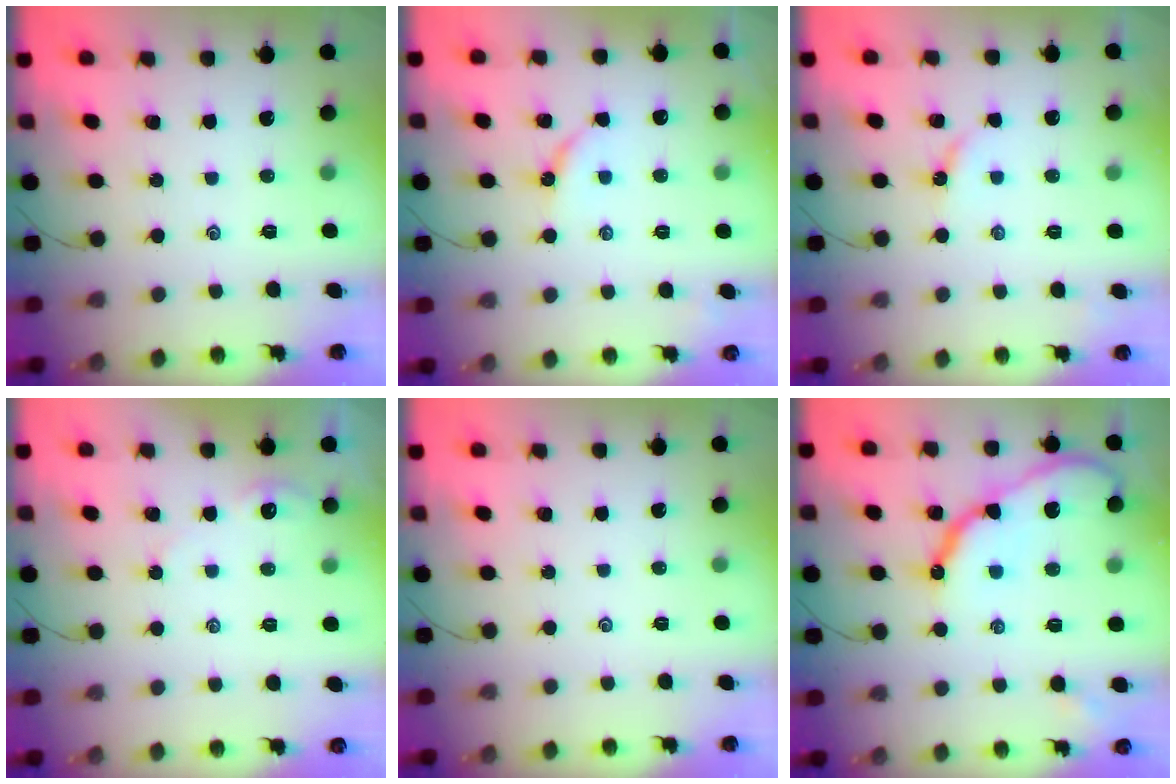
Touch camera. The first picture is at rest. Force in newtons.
{"total": 3.3, "press": 3.3, "slide": 0.6}
{"total": 4.7, "press": 4.6, "slide": 0.6}
{"total": 3.2, "press": 3.2, "slide": 0.4}
{"total": 0.0}
{"total": 13.7, "press": 13.6, "slide": 1.5}